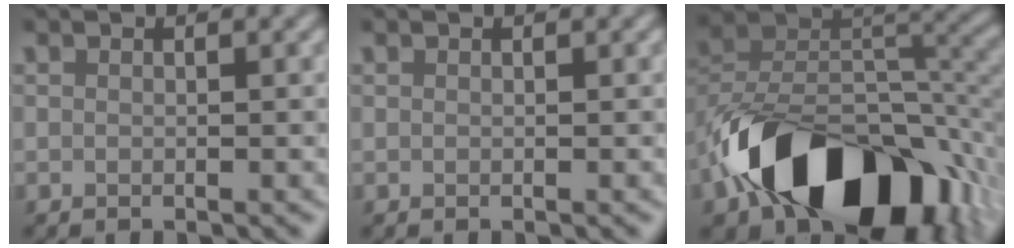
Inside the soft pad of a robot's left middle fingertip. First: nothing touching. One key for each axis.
{"total": 0.0}
{"total": 14.3, "fx": -8.3, "fy": 8.5, "fz": 8.1, "tx": -0.126, "ty": -0.001, "tz": -0.146}